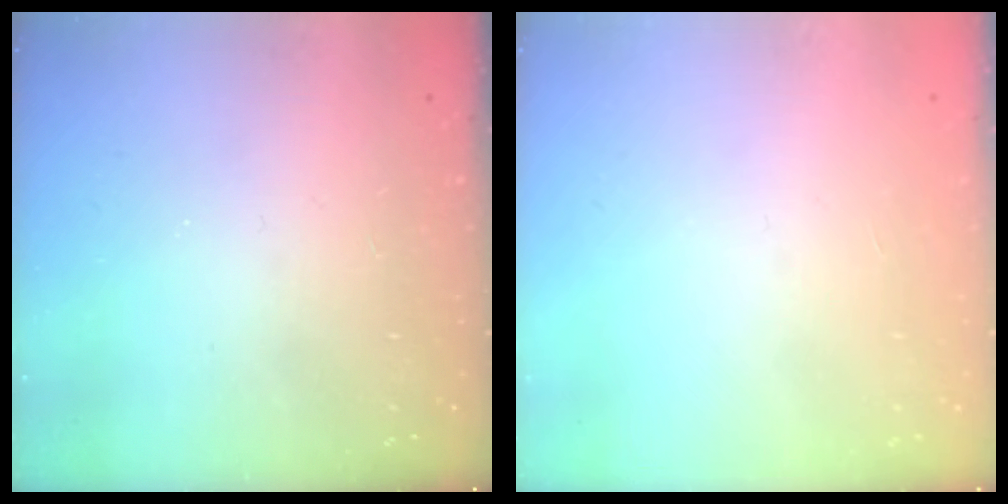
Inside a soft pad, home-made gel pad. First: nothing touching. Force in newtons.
{"total": 0.0}